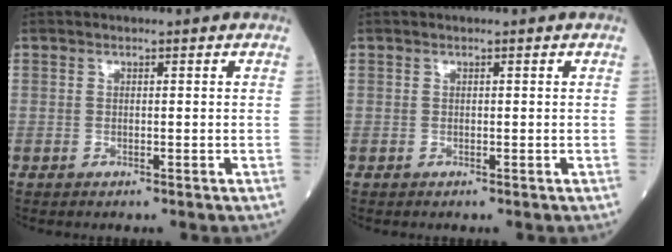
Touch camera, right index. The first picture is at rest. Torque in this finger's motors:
{"motor_torque": [0.08, 0.02, 0.05, 0.01]}